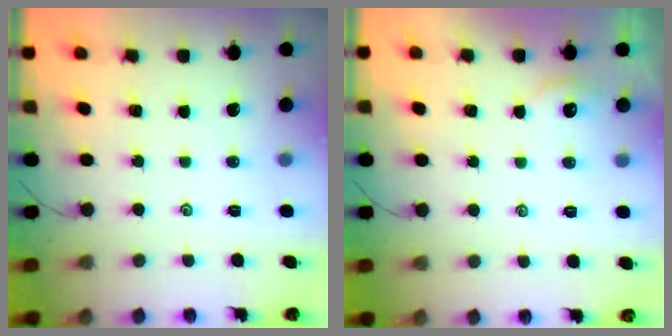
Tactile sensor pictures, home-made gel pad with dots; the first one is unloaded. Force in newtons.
{"total": 1.2, "press": 1.2, "slide": 0.2}